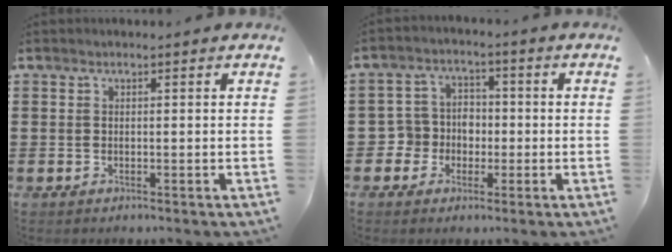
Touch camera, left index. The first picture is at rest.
{"total": 4.9, "force": [-1.4, 4.5, 1.1], "torque": [-0.045, 0.011, -0.033]}